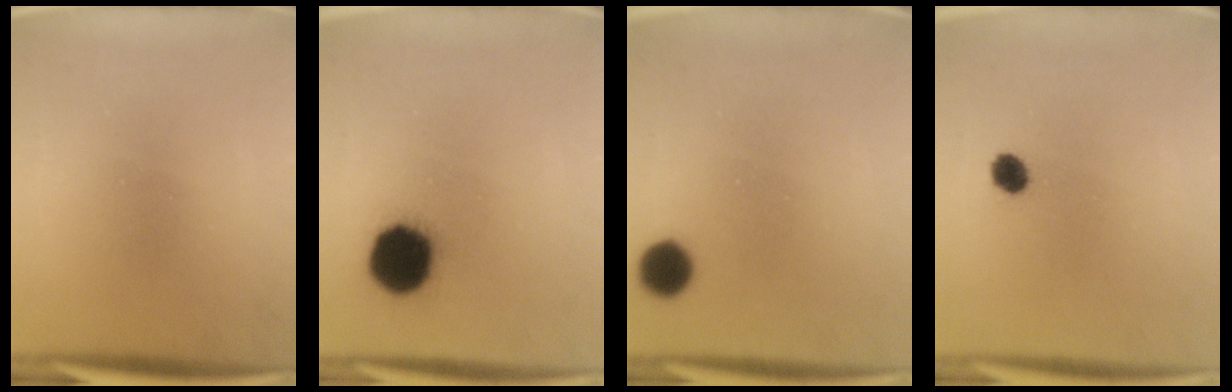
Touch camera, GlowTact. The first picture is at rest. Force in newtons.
{"total": 14.1}
{"total": 6.1}
{"total": 2.9}